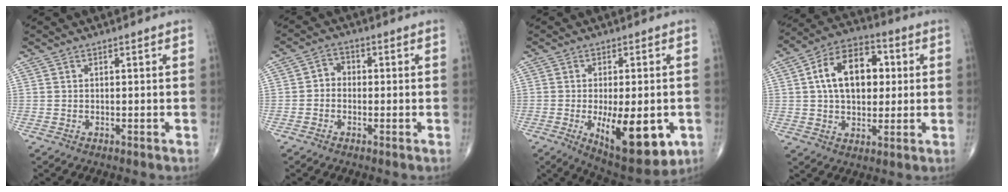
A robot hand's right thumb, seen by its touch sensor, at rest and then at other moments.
{"total": 3.0, "force": [-0.6, 2.5, 1.5], "torque": [-0.005, 0.014, -0.023]}
{"total": 15.5, "force": [-4.1, 6.3, 13.6], "torque": [-0.189, -0.017, -0.042]}
{"total": 15.3, "force": [2.6, 9.8, 11.4], "torque": [-0.156, 0.016, 0.034]}